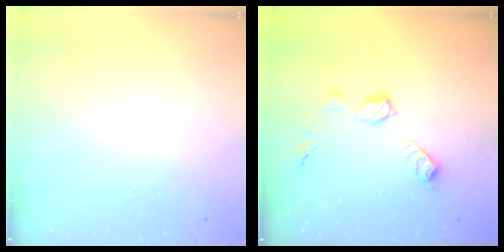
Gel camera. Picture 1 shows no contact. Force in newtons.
{"total": 10.3, "press": 10.3, "slide": 0.5}